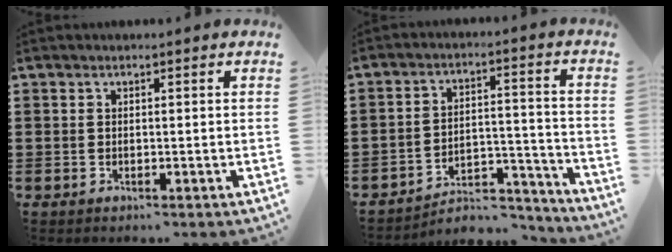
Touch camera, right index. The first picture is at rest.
{"total": 5.7, "force": [-5.2, 1.6, 1.4], "torque": [-0.021, 0.014, -0.103]}